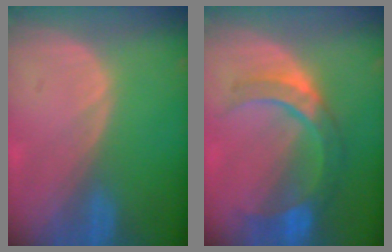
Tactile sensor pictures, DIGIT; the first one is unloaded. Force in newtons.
{"total": 7.8, "press": 7.6, "slide": 1.6}